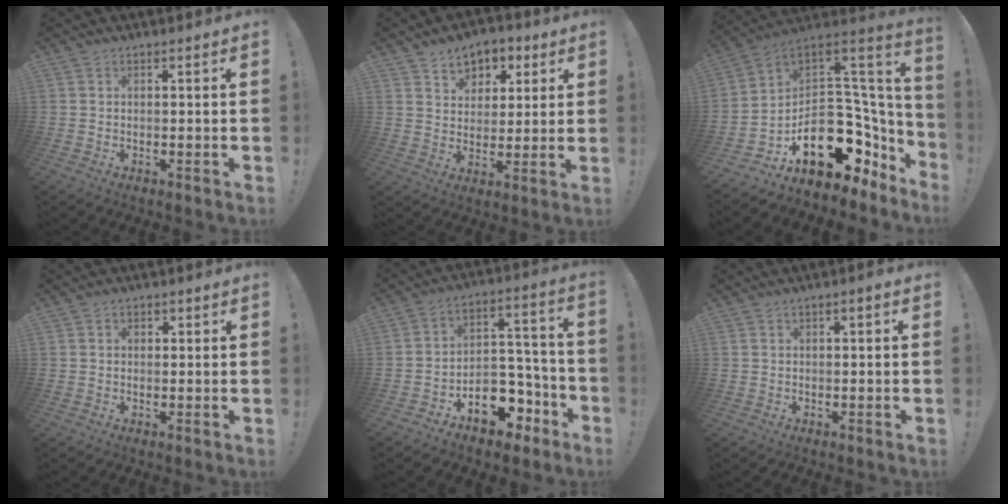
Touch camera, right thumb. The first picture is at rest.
{"total": 7.2, "force": [3.4, 6.2, 1.5], "torque": [-0.009, -0.027, 0.066]}
{"total": 23.2, "force": [-5.4, 15.4, 16.5], "torque": [-0.244, 0.002, -0.050]}
{"total": 1.3, "force": [0.3, 1.2, 0.6], "torque": [0.005, -0.003, 0.001]}
{"total": 12.9, "force": [-8.0, 8.7, 5.2], "torque": [-0.036, 0.073, -0.125]}
{"total": 1.0, "force": [-0.5, 0.4, 0.8], "torque": [-0.012, 0.003, -0.009]}